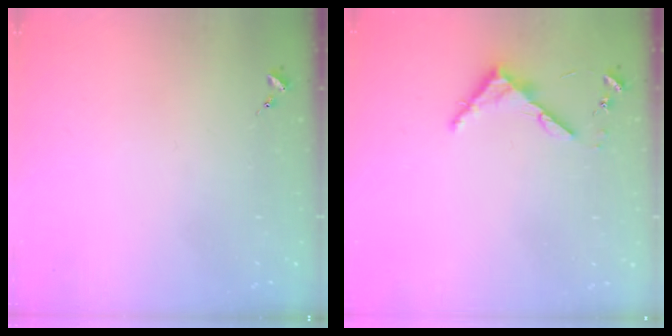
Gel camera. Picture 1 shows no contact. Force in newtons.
{"total": 4.6, "press": 4.6, "slide": 0.4}